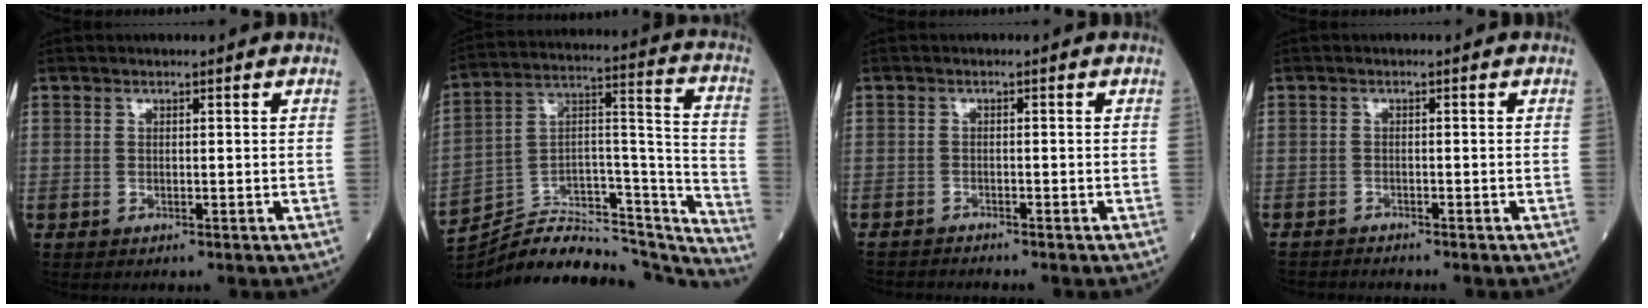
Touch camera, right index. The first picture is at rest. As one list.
[{"total": 28.8, "force": [-26.7, 6.4, 8.8], "torque": [-0.117, 0.036, -0.394]}, {"total": 3.4, "force": [-3.4, 0.1, 0.3], "torque": [0.000, -0.011, -0.057]}, {"total": 3.0, "force": [-3.0, 0.1, 0.3], "torque": [-0.001, -0.010, -0.050]}]